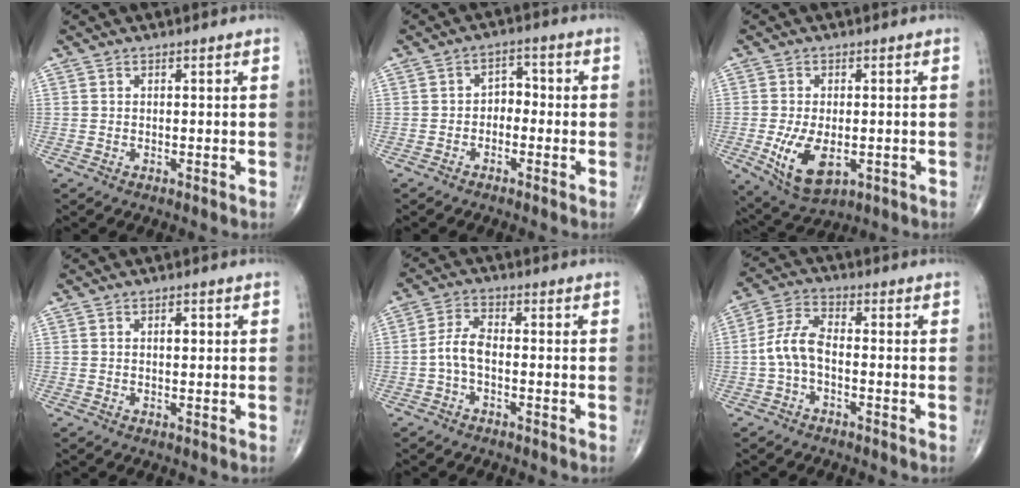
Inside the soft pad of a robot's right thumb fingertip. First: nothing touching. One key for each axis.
{"total": 4.8, "fx": -1.5, "fy": 3.5, "fz": 2.9, "tx": -0.017, "ty": 0.030, "tz": -0.040}
{"total": 9.4, "fx": -2.2, "fy": 5.1, "fz": 7.6, "tx": -0.135, "ty": -0.010, "tz": -0.022}
{"total": 1.6, "fx": 0.3, "fy": 0.9, "fz": 1.3, "tx": -0.016, "ty": 0.001, "tz": 0.002}
{"total": 4.5, "fx": -1.2, "fy": 2.2, "fz": 3.8, "tx": -0.077, "ty": 0.018, "tz": -0.030}
{"total": 6.5, "fx": -1.5, "fy": 3.3, "fz": 5.4, "tx": -0.116, "ty": 0.024, "tz": -0.037}